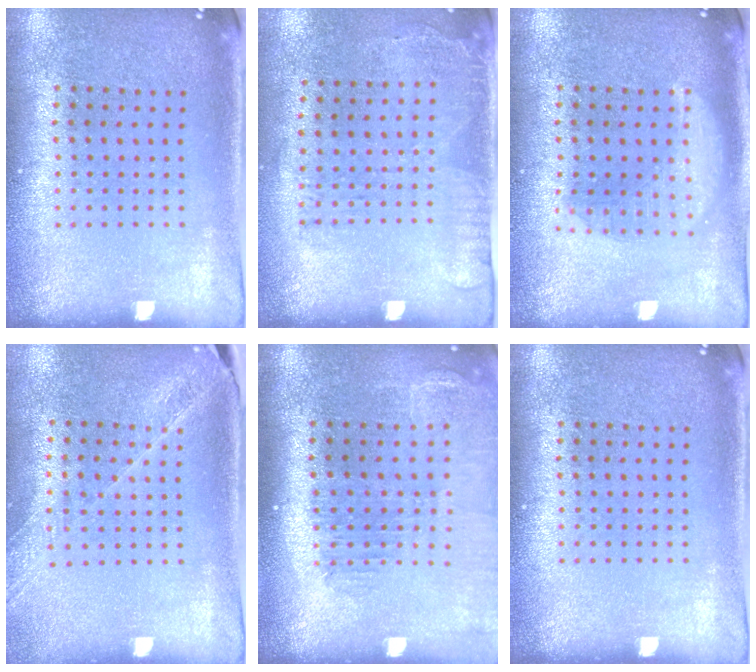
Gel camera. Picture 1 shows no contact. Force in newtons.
{"total": 1.7, "press": 1.2, "slide": 1.2}
{"total": 1.6, "press": 1.6, "slide": 0.2}
{"total": 1.6, "press": 1.6, "slide": 0.0}
{"total": 1.4, "press": 1.4, "slide": 0.2}
{"total": 0.0}